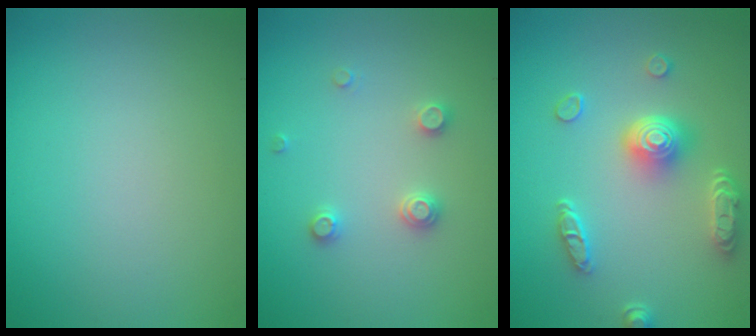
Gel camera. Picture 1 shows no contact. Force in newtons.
{"total": 1.8, "press": 1.7, "slide": 0.3}
{"total": 4.9, "press": 3.9, "slide": 2.9}